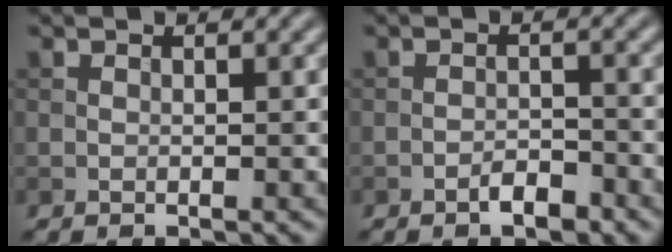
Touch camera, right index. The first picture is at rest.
{"total": 2.1, "force": [-1.5, 0.7, 1.3], "torque": [-0.016, 0.006, -0.027]}